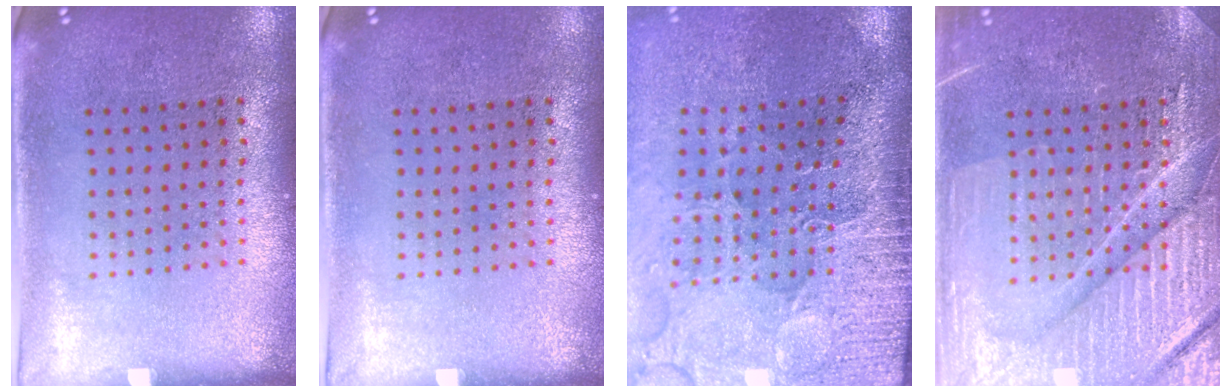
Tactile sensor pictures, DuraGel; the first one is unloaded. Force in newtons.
{"total": 0.0}
{"total": 4.0, "press": 3.6, "slide": 1.9}
{"total": 7.0, "press": 7.0, "slide": 0.9}